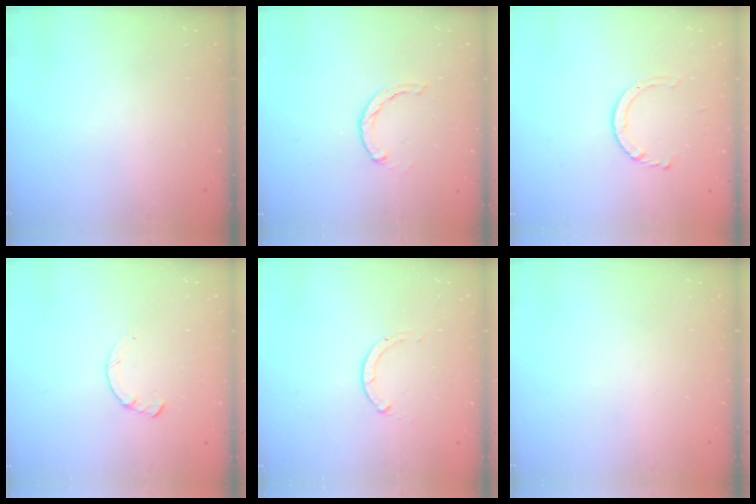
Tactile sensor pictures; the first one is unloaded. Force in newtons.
{"total": 2.7, "press": 2.7, "slide": 0.5}
{"total": 3.3, "press": 3.3, "slide": 0.4}
{"total": 1.4, "press": 1.4, "slide": 0.2}
{"total": 0.0}
{"total": 0.0}